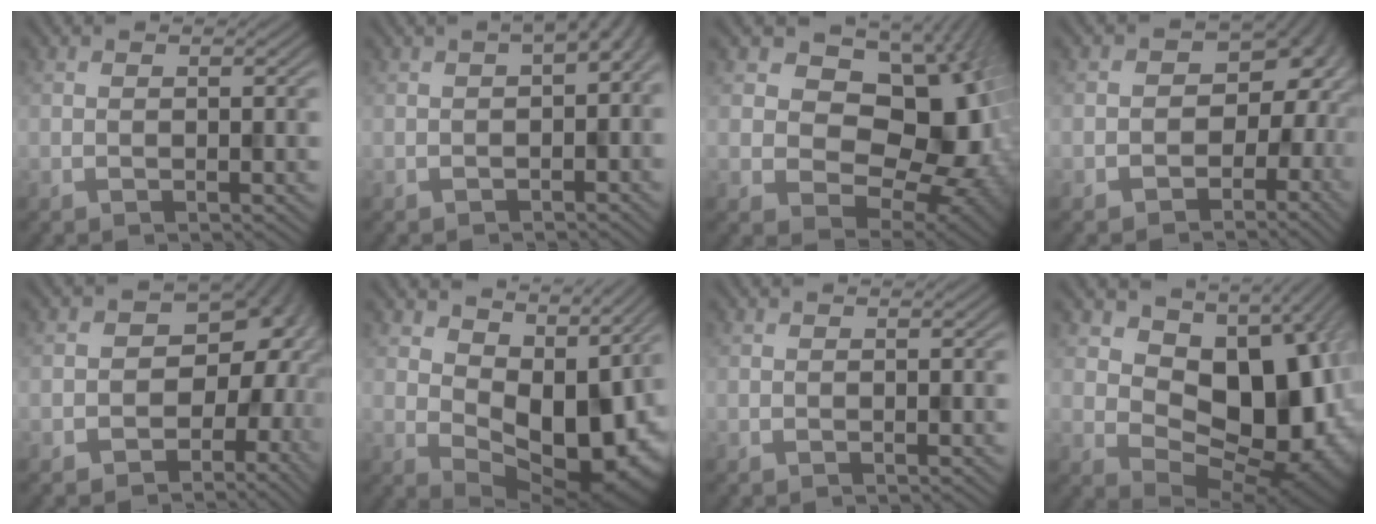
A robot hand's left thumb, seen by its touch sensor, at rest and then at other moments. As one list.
[{"total": 4.8, "force": [0.0, 2.4, 4.2], "torque": [-0.051, 0.003, -0.001]}, {"total": 16.4, "force": [2.3, 11.6, 11.3], "torque": [-0.138, 0.003, 0.047]}, {"total": 9.1, "force": [-1.4, 7.3, 5.3], "torque": [-0.046, -0.016, -0.022]}, {"total": 11.9, "force": [-1.7, 9.4, 7.1], "torque": [-0.059, -0.019, -0.033]}, {"total": 12.0, "force": [4.0, 7.0, 8.9], "torque": [-0.136, -0.017, 0.075]}, {"total": 0.0}, {"total": 15.7, "force": [2.5, 10.1, 11.8], "torque": [-0.149, -0.016, 0.057]}]